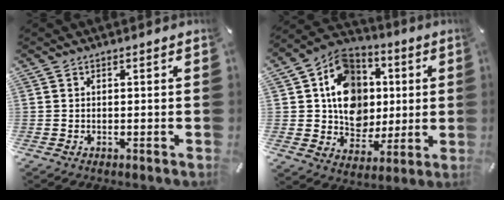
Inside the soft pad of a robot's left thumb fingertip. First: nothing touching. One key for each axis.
{"total": 15.0, "fx": 1.7, "fy": 13.4, "fz": 6.4, "tx": -0.099, "ty": -0.002, "tz": 0.043}